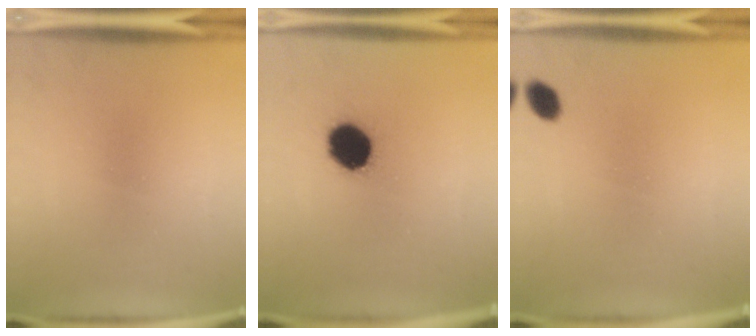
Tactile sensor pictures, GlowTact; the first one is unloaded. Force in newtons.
{"total": 11.9}
{"total": 2.7}